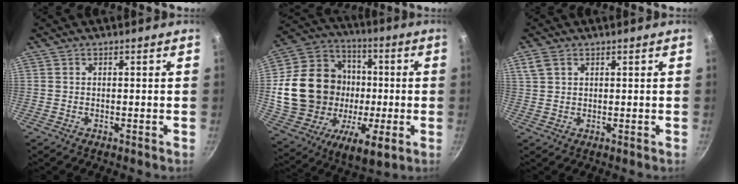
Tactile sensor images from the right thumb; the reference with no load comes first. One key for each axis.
{"total": 25.6, "fx": -0.4, "fy": 20.0, "fz": 16.0, "tx": -0.268, "ty": 0.017, "tz": 0.001}
{"total": 3.4, "fx": 1.6, "fy": 2.2, "fz": 2.0, "tx": -0.036, "ty": 0.000, "tz": 0.035}